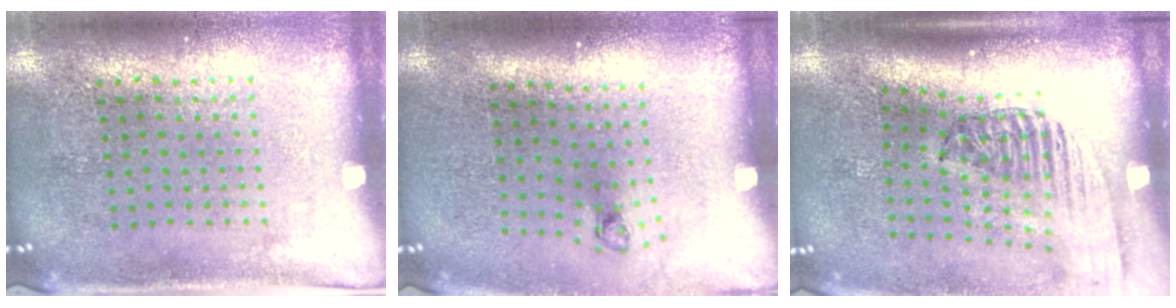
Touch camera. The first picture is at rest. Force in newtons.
{"total": 0.8, "press": 0.3, "slide": 0.7}
{"total": 2.4, "press": 1.7, "slide": 1.7}